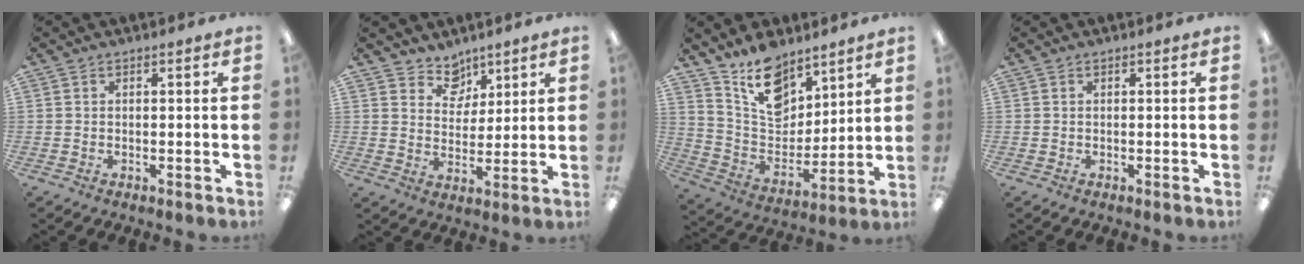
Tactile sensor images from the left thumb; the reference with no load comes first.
{"total": 7.2, "force": [5.4, 4.6, 0.4], "torque": [-0.006, -0.039, 0.100]}
{"total": 14.4, "force": [10.7, 7.8, 5.7], "torque": [-0.105, -0.068, 0.202]}
{"total": 0.0}